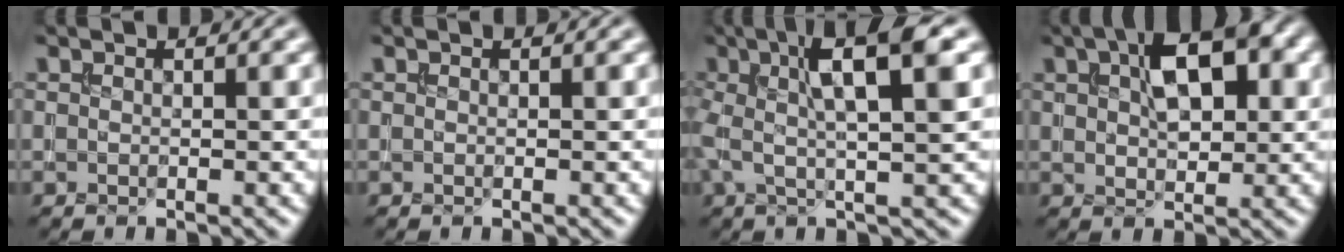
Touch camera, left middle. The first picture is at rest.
{"total": 0.0}
{"total": 7.5, "force": [1.7, 1.5, 7.1], "torque": [-0.123, 0.010, 0.026]}
{"total": 6.8, "force": [2.1, 3.5, 5.5], "torque": [-0.087, 0.011, 0.033]}